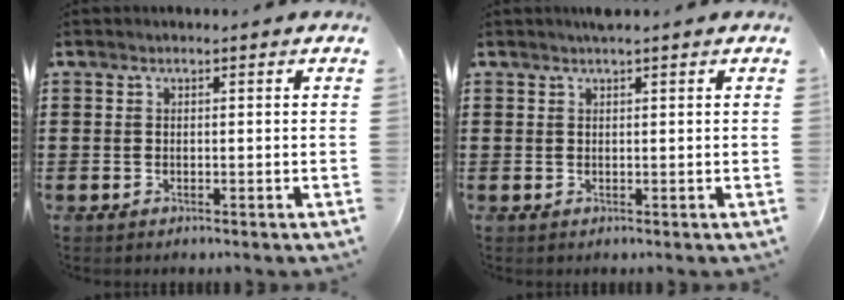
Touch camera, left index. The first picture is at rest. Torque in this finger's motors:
{"motor_torque": [0.30, 0.06, 0.02, 0.03]}